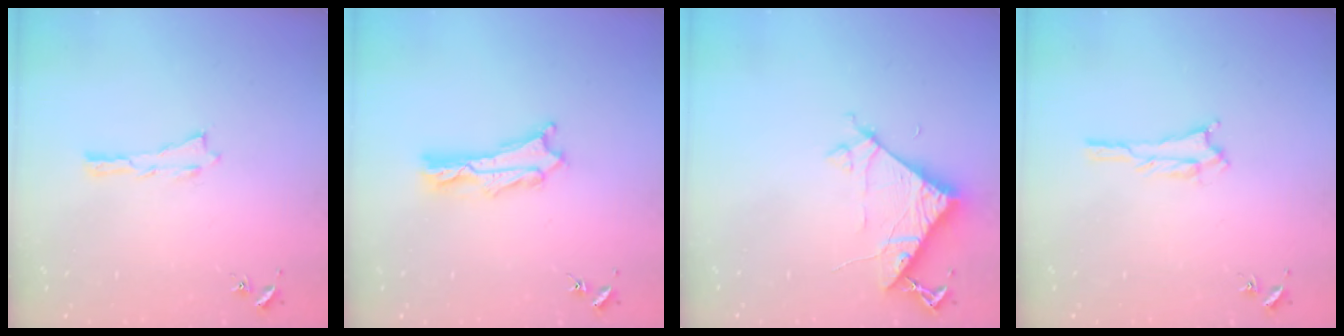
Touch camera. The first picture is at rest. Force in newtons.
{"total": 2.6, "press": 2.6, "slide": 0.2}
{"total": 6.6, "press": 6.6, "slide": 0.4}
{"total": 1.3, "press": 1.3, "slide": 0.2}